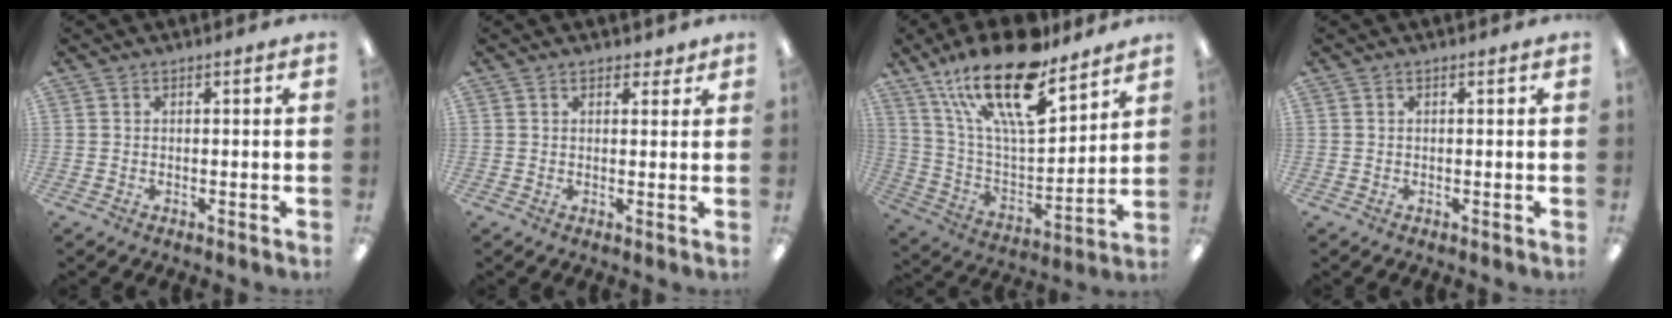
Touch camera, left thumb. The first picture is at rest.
{"total": 2.4, "force": [1.5, 1.4, 1.2], "torque": [-0.008, -0.006, 0.025]}
{"total": 24.0, "force": [16.3, 7.9, 15.7], "torque": [-0.289, -0.102, 0.277]}
{"total": 0.0}